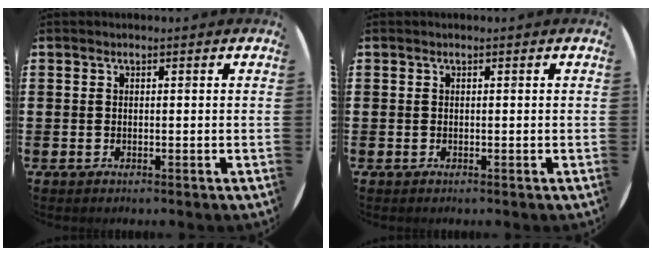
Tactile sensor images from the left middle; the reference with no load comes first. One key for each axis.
{"total": 0.0}